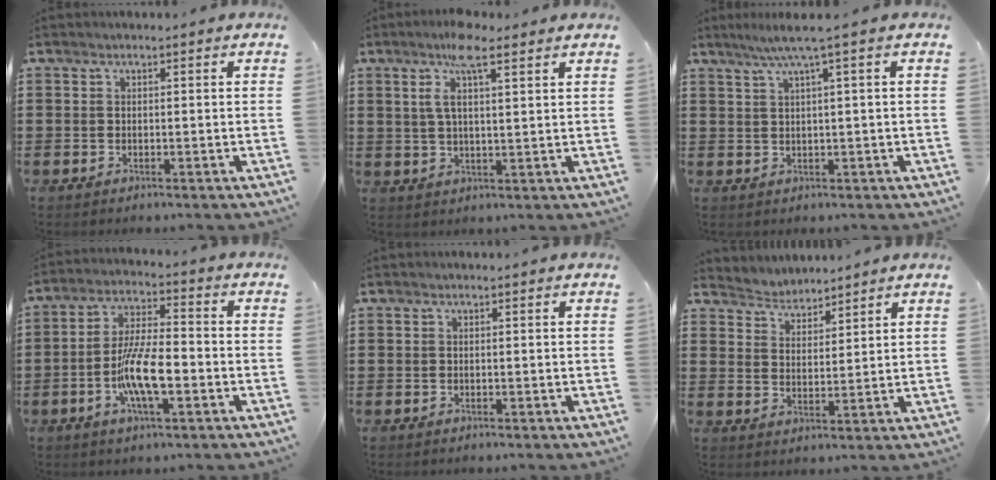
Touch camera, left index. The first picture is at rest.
{"total": 7.1, "force": [4.3, 1.4, 5.5], "torque": [-0.111, 0.003, 0.072]}
{"total": 3.3, "force": [1.4, -0.5, 3.0], "torque": [-0.058, -0.004, 0.021]}
{"total": 9.3, "force": [-2.7, 2.7, 8.5], "torque": [-0.180, -0.006, -0.055]}
{"total": 0.0}
{"total": 3.5, "force": [3.3, 0.6, -1.0], "torque": [0.002, -0.015, 0.059]}